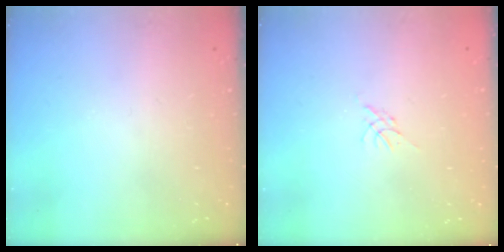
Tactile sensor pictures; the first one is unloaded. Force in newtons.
{"total": 0.0}